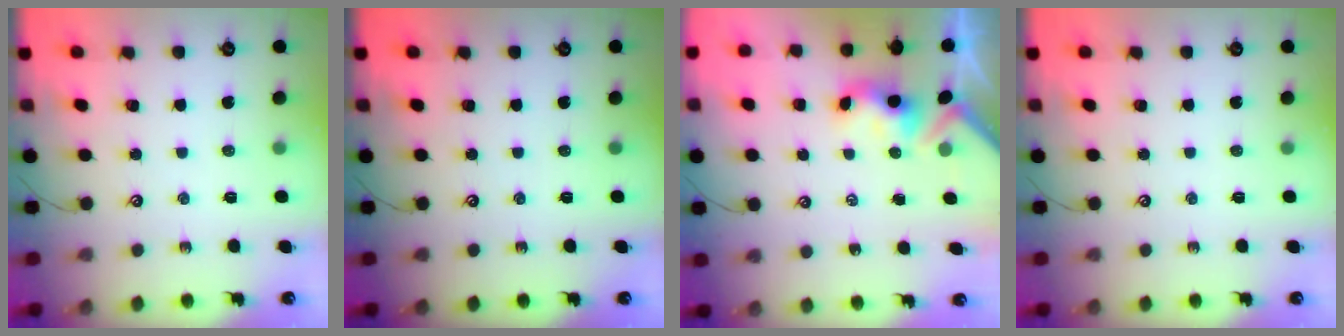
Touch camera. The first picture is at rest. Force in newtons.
{"total": 0.0}
{"total": 3.2, "press": 3.2, "slide": 0.4}
{"total": 0.0}